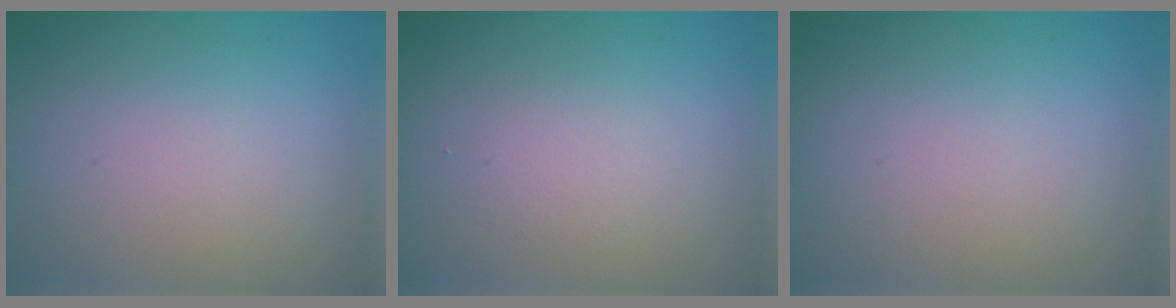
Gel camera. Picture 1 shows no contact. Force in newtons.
{"total": 1.3, "press": 1.3, "slide": 0.0}
{"total": 0.0}